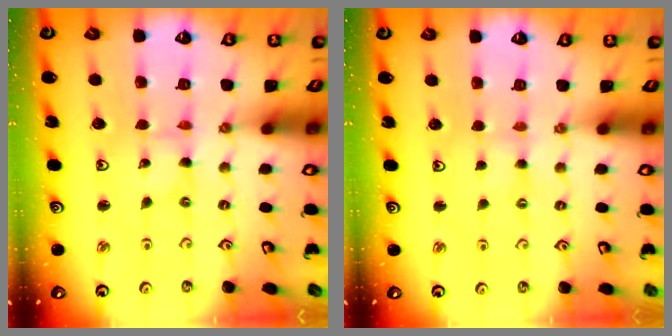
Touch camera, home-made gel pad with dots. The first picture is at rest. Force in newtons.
{"total": 1.7, "press": 1.7, "slide": 0.3}